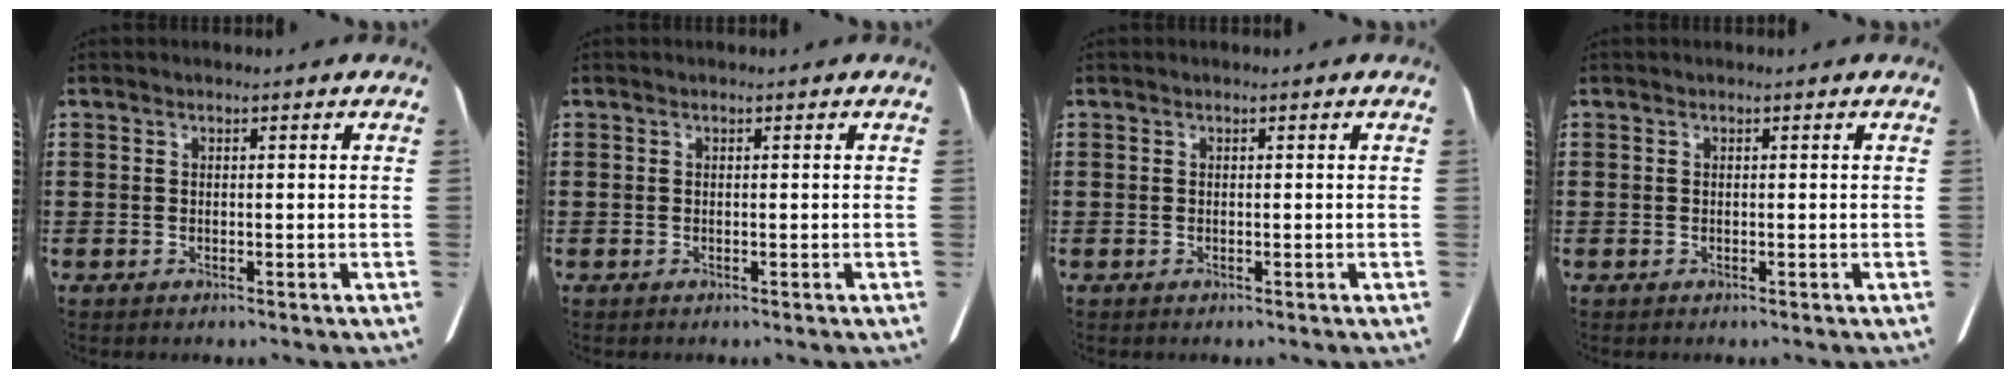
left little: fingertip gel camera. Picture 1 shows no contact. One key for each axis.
{"total": 0.0}
{"total": 0.0}
{"total": 0.0}